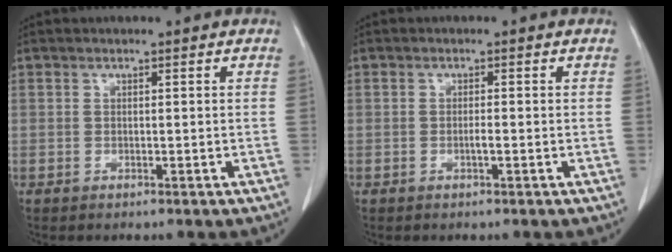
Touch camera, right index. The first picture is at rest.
{"total": 0.8, "force": [-0.4, -0.1, 0.7], "torque": [-0.014, 0.002, -0.008]}